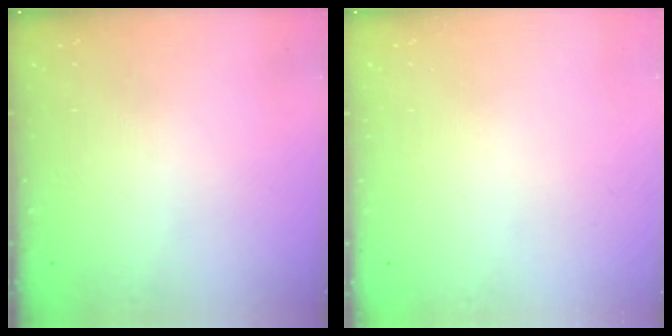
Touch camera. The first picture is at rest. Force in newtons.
{"total": 0.0}